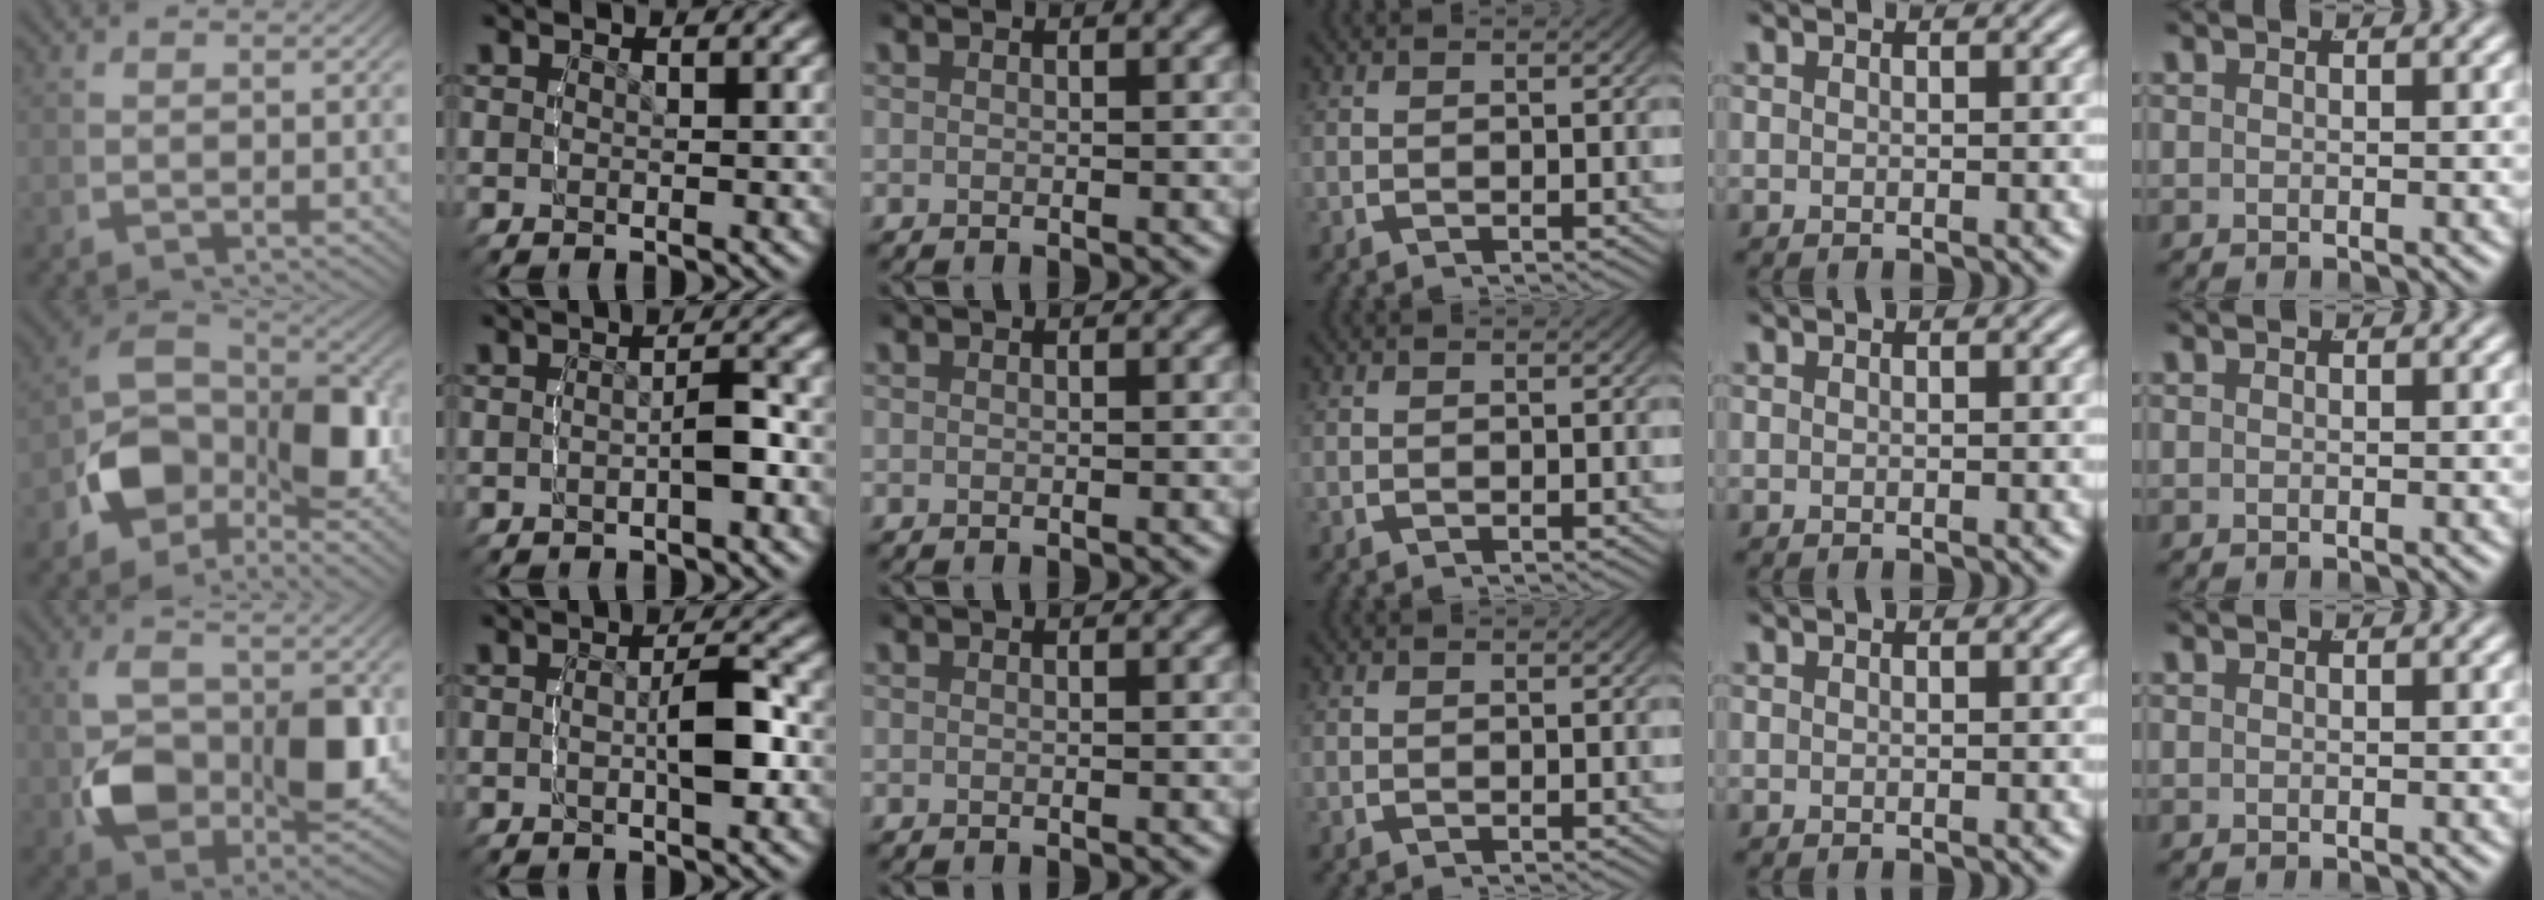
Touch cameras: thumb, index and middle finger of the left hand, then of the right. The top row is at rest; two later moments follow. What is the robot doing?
{"motion": "lift_and_place", "object": "stress ball aka squeeze ball"}